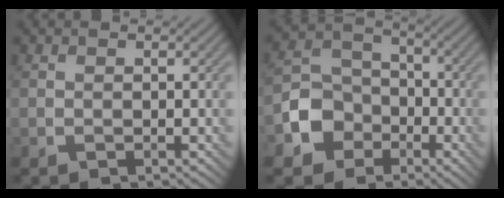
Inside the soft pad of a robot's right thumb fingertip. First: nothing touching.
{"total": 7.1, "force": [-3.1, 5.8, 2.6], "torque": [-0.054, 0.006, -0.079]}